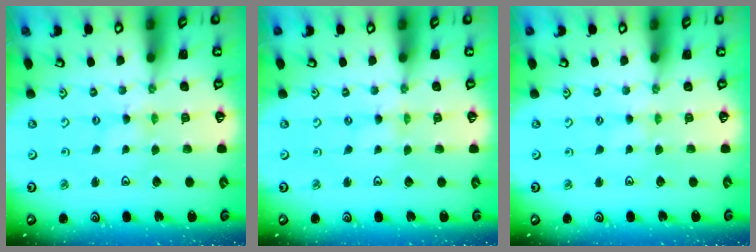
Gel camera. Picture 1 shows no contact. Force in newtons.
{"total": 0.0}
{"total": 1.7, "press": 1.7, "slide": 0.4}